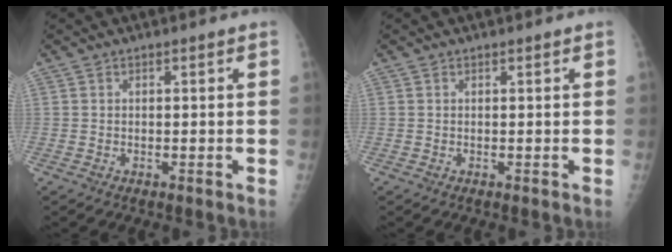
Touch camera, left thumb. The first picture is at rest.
{"total": 0.0}